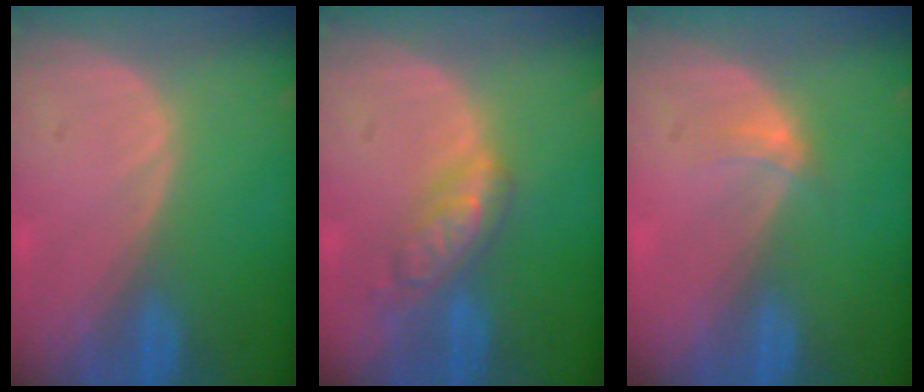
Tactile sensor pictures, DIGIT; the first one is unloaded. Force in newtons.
{"total": 5.9, "press": 5.1, "slide": 2.9}
{"total": 1.9, "press": 1.5, "slide": 1.1}